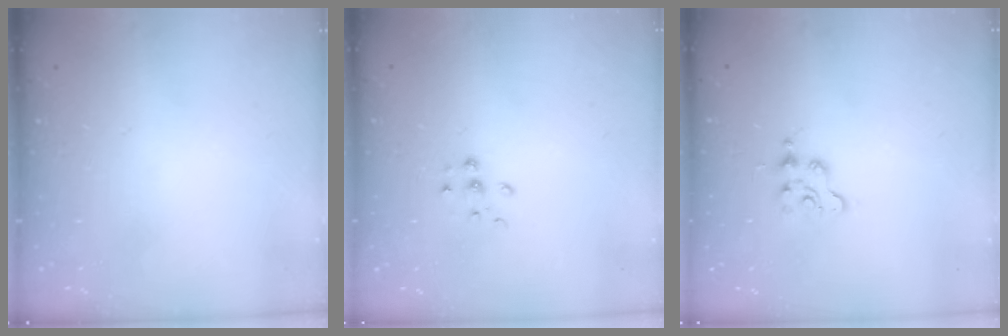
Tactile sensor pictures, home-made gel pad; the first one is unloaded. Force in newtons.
{"total": 6.6, "press": 6.6, "slide": 0.5}
{"total": 2.7, "press": 2.7, "slide": 0.3}